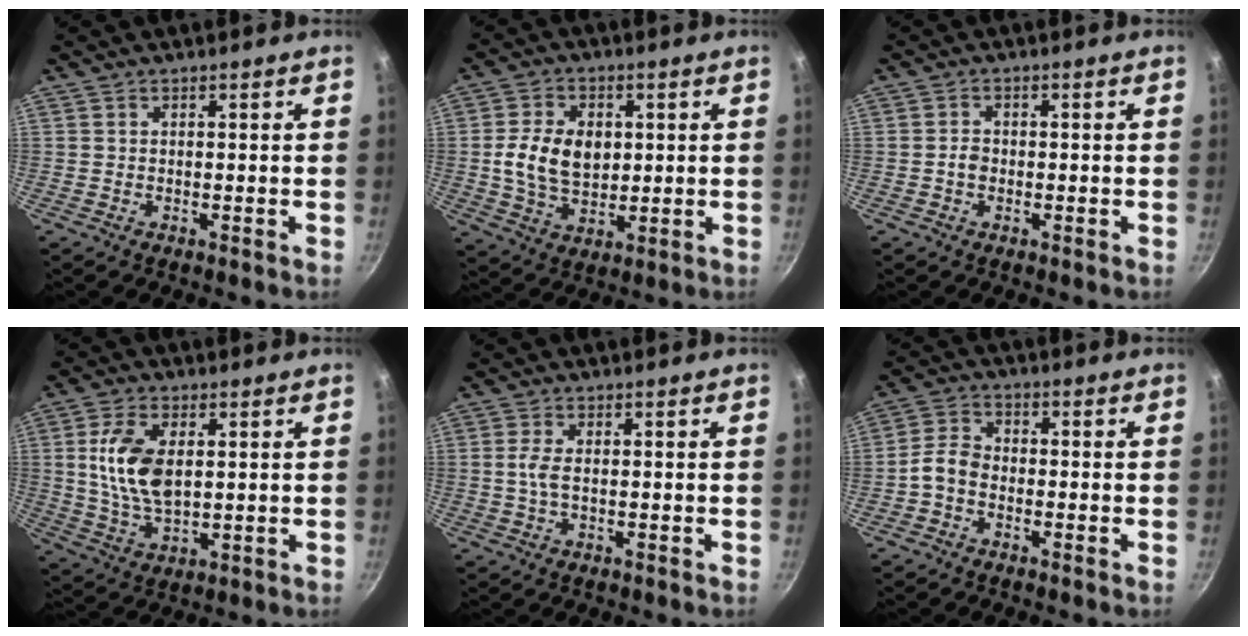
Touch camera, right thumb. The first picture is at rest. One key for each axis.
{"total": 10.8, "fx": 1.1, "fy": 7.5, "fz": 7.7, "tx": -0.124, "ty": -0.005, "tz": 0.020}
{"total": 1.9, "fx": -0.5, "fy": 1.4, "fz": 1.1, "tx": -0.014, "ty": 0.012, "tz": -0.008}
{"total": 11.4, "fx": 1.9, "fy": 6.2, "fz": 9.3, "tx": -0.173, "ty": -0.007, "tz": 0.040}
{"total": 2.8, "fx": -0.1, "fy": 1.1, "fz": 2.6, "tx": -0.062, "ty": 0.002, "tz": -0.003}
{"total": 4.4, "fx": -1.9, "fy": 2.9, "fz": 2.6, "tx": -0.051, "ty": 0.032, "tz": -0.049}